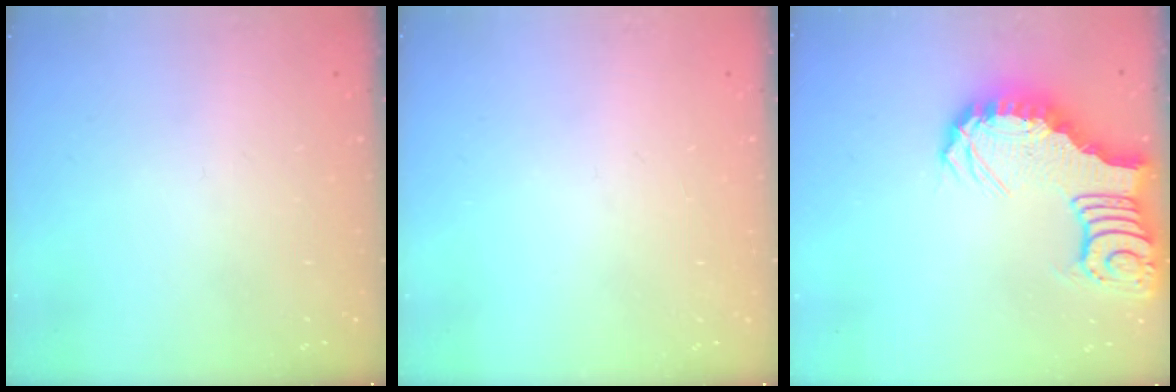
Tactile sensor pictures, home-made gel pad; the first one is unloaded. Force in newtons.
{"total": 0.0}
{"total": 6.2, "press": 6.1, "slide": 0.9}